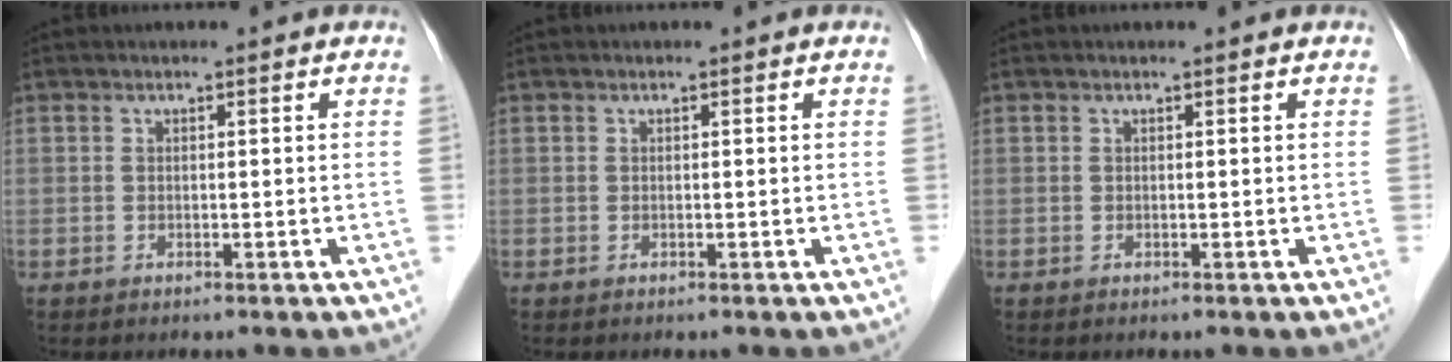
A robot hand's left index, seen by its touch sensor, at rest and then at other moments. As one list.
[{"total": 0.0}, {"total": 0.0}]